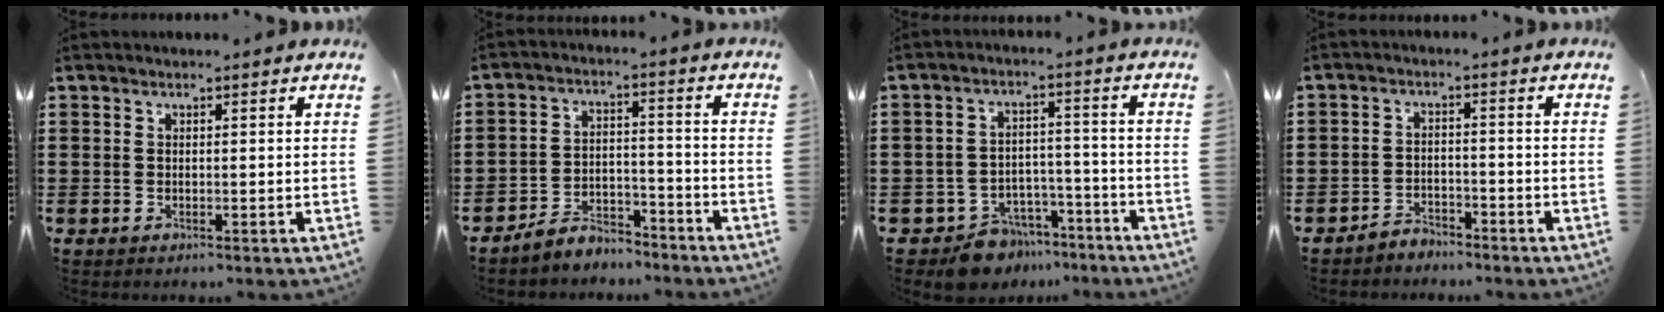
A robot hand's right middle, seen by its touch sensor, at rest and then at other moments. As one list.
[{"total": 4.9, "force": [-4.8, 1.1, 0.1], "torque": [-0.004, 0.013, -0.100]}, {"total": 7.1, "force": [-6.5, 2.7, 0.9], "torque": [-0.021, 0.028, -0.130]}, {"total": 3.1, "force": [-3.0, 0.8, -0.3], "torque": [-0.003, 0.004, -0.066]}]